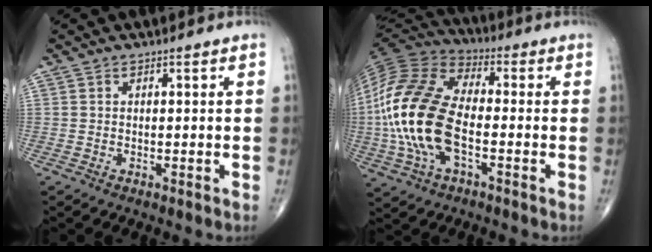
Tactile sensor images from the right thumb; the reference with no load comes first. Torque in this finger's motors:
{"motor_torque": [0.75, 0.77, 2.49, 0.18, 0.81]}